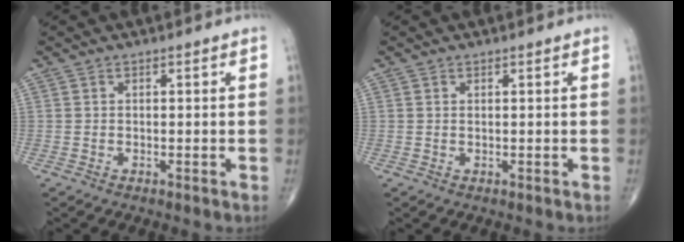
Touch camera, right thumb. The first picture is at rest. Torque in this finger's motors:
{"motor_torque": [-0.22, 0.00, 0.26, 0.20, -0.01]}